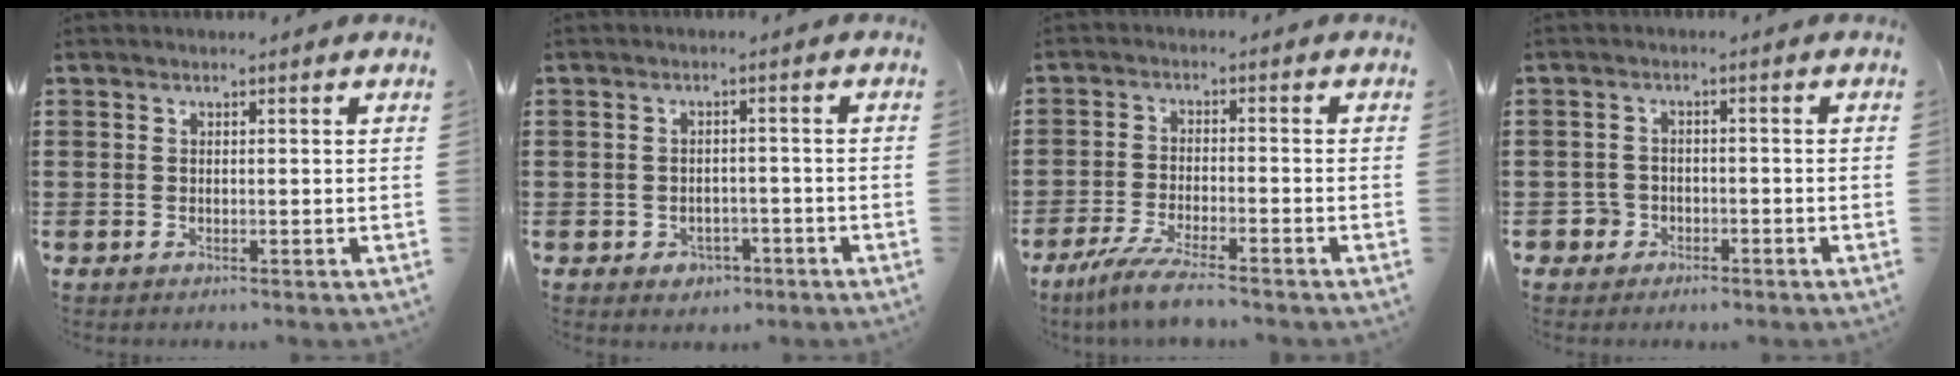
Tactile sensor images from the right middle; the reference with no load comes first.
{"total": 1.9, "force": [-1.2, 1.3, 0.5], "torque": [-0.016, 0.001, -0.028]}
{"total": 5.0, "force": [-4.3, -0.1, 2.6], "torque": [-0.064, -0.017, -0.085]}
{"total": 2.5, "force": [-1.6, 1.9, 0.3], "torque": [-0.013, 0.003, -0.036]}